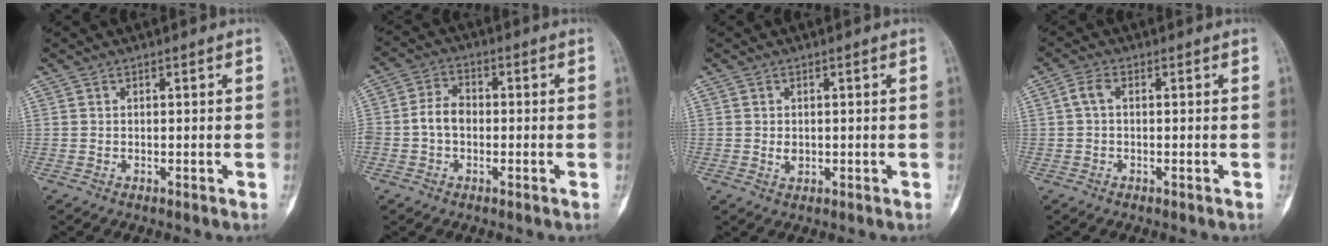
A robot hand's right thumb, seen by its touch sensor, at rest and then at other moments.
{"total": 5.3, "force": [-0.8, 3.8, 3.6], "torque": [-0.058, 0.019, -0.022]}
{"total": 1.7, "force": [0.0, 1.3, 1.1], "torque": [-0.012, 0.000, 0.005]}
{"total": 2.4, "force": [0.2, 1.2, 2.0], "torque": [-0.042, 0.006, -0.001]}